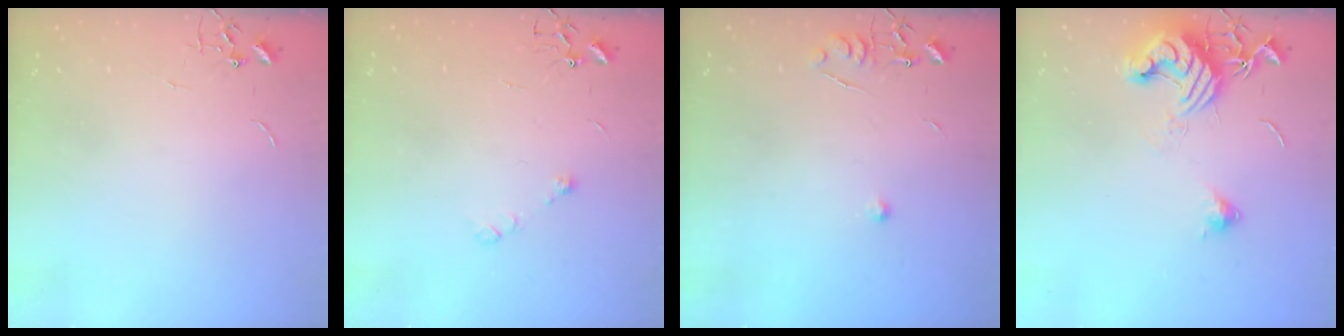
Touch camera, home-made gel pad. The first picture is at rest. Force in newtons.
{"total": 6.2, "press": 6.2, "slide": 0.6}
{"total": 5.8, "press": 5.8, "slide": 0.8}
{"total": 12.3, "press": 12.2, "slide": 1.5}